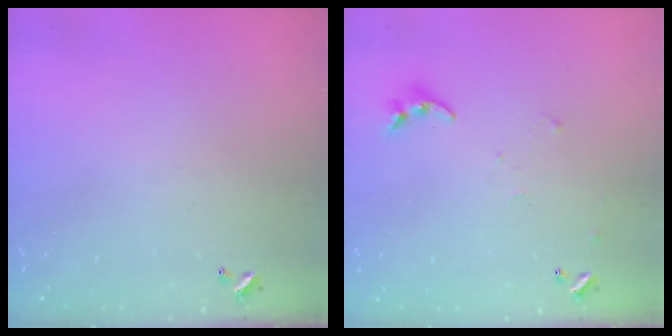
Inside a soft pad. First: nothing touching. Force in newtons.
{"total": 4.1, "press": 4.1, "slide": 0.4}